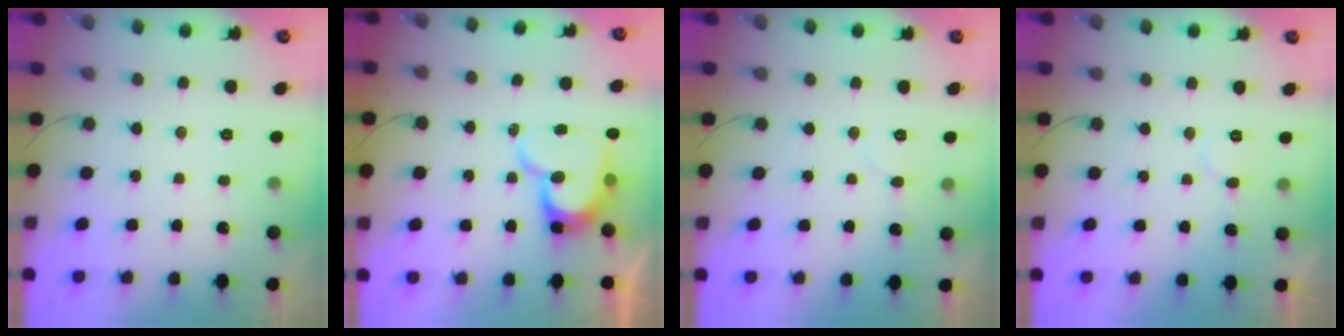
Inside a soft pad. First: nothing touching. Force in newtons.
{"total": 14.0, "press": 13.9, "slide": 1.5}
{"total": 4.4, "press": 4.3, "slide": 0.4}
{"total": 3.8, "press": 3.8, "slide": 0.3}